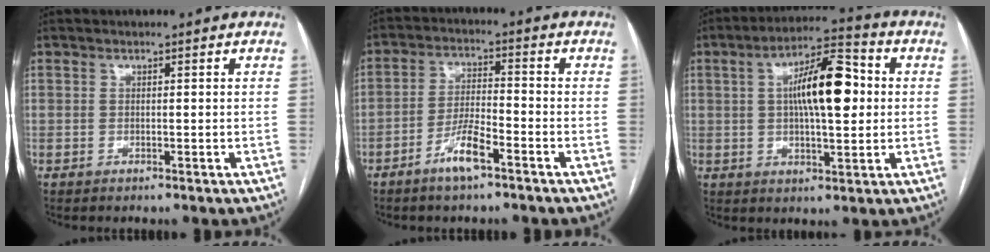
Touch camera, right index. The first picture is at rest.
{"total": 6.2, "force": [-3.9, 1.0, 4.8], "torque": [-0.098, 0.001, -0.073]}
{"total": 12.1, "force": [1.6, 3.3, 11.5], "torque": [-0.198, 0.026, 0.022]}